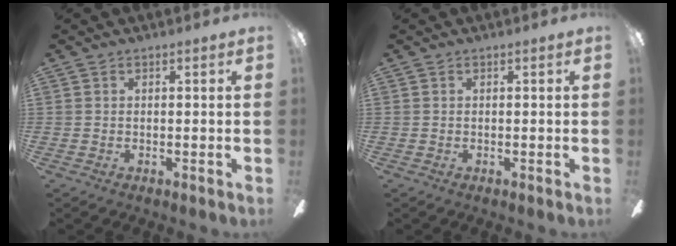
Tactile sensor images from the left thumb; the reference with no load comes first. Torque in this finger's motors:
{"motor_torque": [0.00, 0.00, -0.11, 0.09, 0.00]}